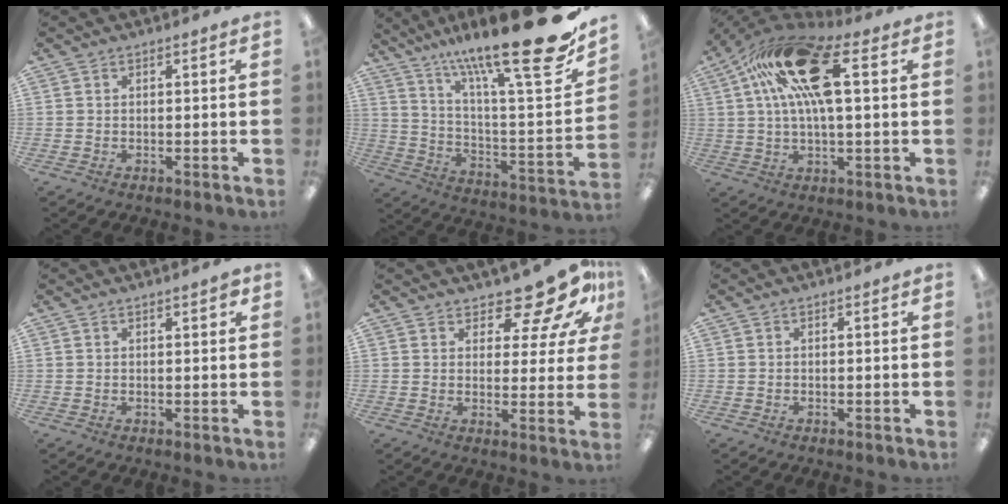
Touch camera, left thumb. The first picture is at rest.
{"total": 25.0, "force": [18.0, 4.1, 16.8], "torque": [-0.250, -0.133, 0.284]}
{"total": 22.0, "force": [7.6, 9.3, 18.4], "torque": [-0.345, -0.002, 0.120]}
{"total": 1.5, "force": [1.1, 0.3, 1.0], "torque": [-0.012, -0.002, 0.018]}
{"total": 13.3, "force": [10.0, 5.4, 6.8], "torque": [-0.095, -0.069, 0.175]}
{"total": 0.0}